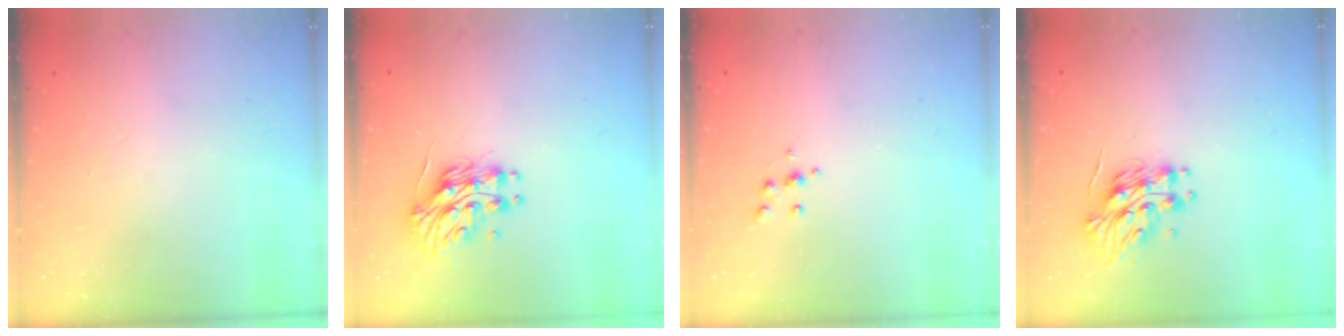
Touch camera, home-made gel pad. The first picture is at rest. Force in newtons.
{"total": 14.0, "press": 13.9, "slide": 0.8}
{"total": 4.0, "press": 3.9, "slide": 0.9}
{"total": 12.2, "press": 12.1, "slide": 1.2}